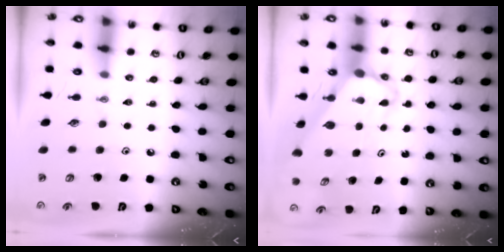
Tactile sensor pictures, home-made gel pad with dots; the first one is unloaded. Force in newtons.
{"total": 5.5, "press": 5.5, "slide": 0.5}